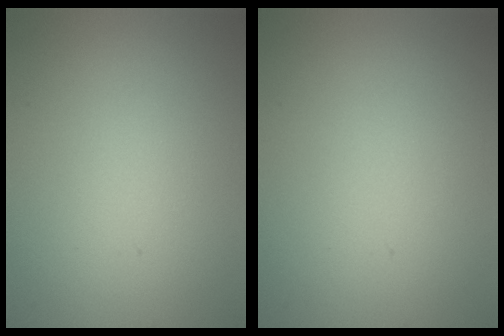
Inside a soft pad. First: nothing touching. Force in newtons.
{"total": 0.0}